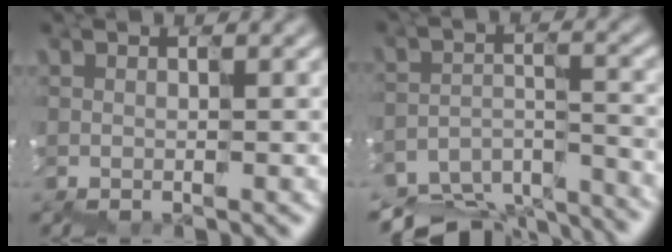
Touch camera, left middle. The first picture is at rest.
{"total": 9.8, "force": [-9.5, 2.1, 1.2], "torque": [-0.034, -0.003, -0.129]}